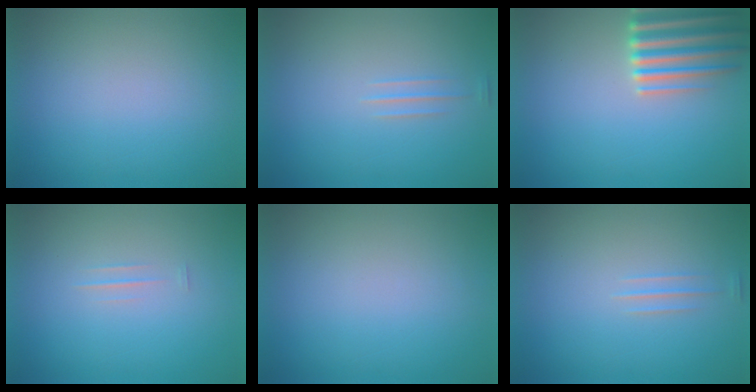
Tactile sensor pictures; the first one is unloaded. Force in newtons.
{"total": 1.2}
{"total": 5.2}
{"total": 1.3}
{"total": 0.0}
{"total": 1.2}